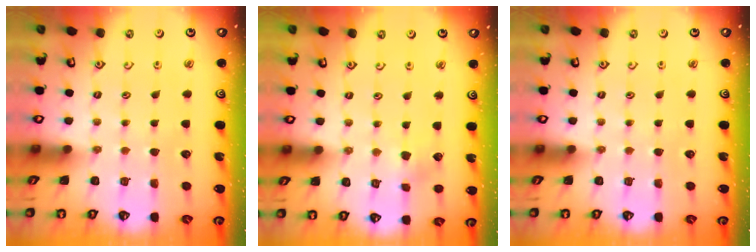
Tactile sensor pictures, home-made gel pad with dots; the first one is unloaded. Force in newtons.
{"total": 2.3, "press": 2.3, "slide": 0.4}
{"total": 0.0}